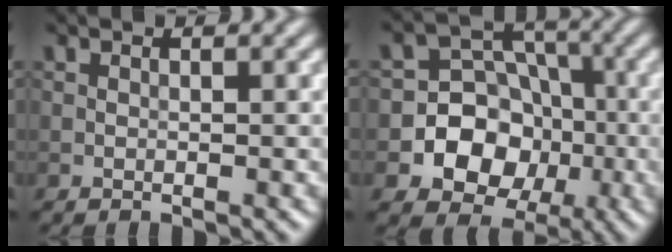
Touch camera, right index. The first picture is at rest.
{"total": 8.0, "force": [-2.1, 7.1, 3.0], "torque": [-0.027, 0.016, -0.067]}